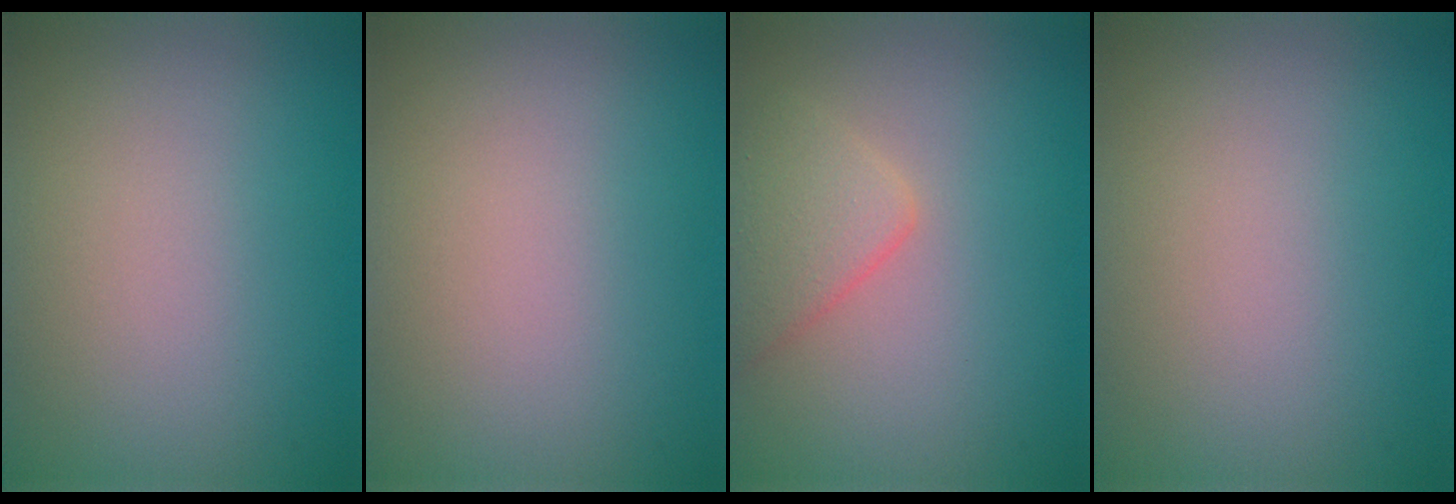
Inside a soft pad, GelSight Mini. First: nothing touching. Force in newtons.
{"total": 0.0}
{"total": 2.7, "press": 2.7, "slide": 0.1}
{"total": 0.0}